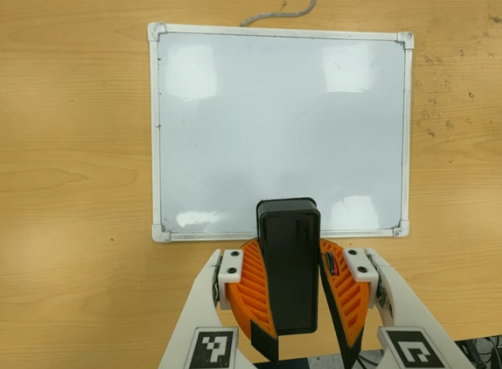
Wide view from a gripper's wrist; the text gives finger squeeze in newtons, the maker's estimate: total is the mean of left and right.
{"total": 10.9, "left": 9.9, "right": 11.8}